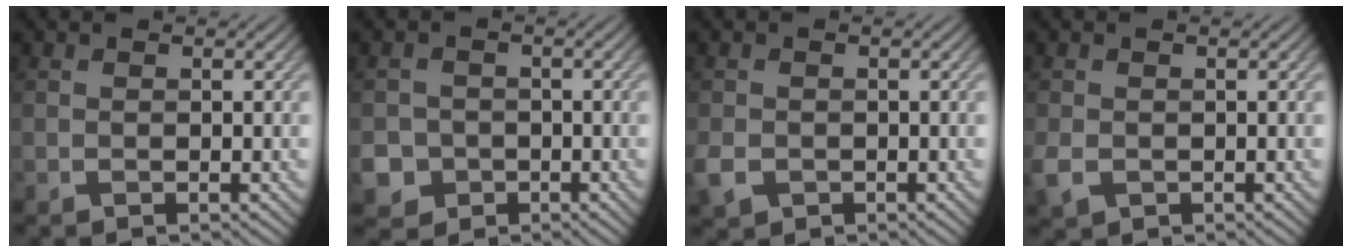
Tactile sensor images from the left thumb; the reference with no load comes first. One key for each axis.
{"total": 5.5, "fx": -2.5, "fy": 4.7, "fz": 1.2, "tx": -0.029, "ty": -0.016, "tz": -0.058}
{"total": 3.2, "fx": -1.3, "fy": 2.5, "fz": 1.5, "tx": -0.042, "ty": -0.013, "tz": -0.031}
{"total": 2.8, "fx": -1.0, "fy": 2.2, "fz": 1.5, "tx": -0.044, "ty": -0.014, "tz": -0.022}